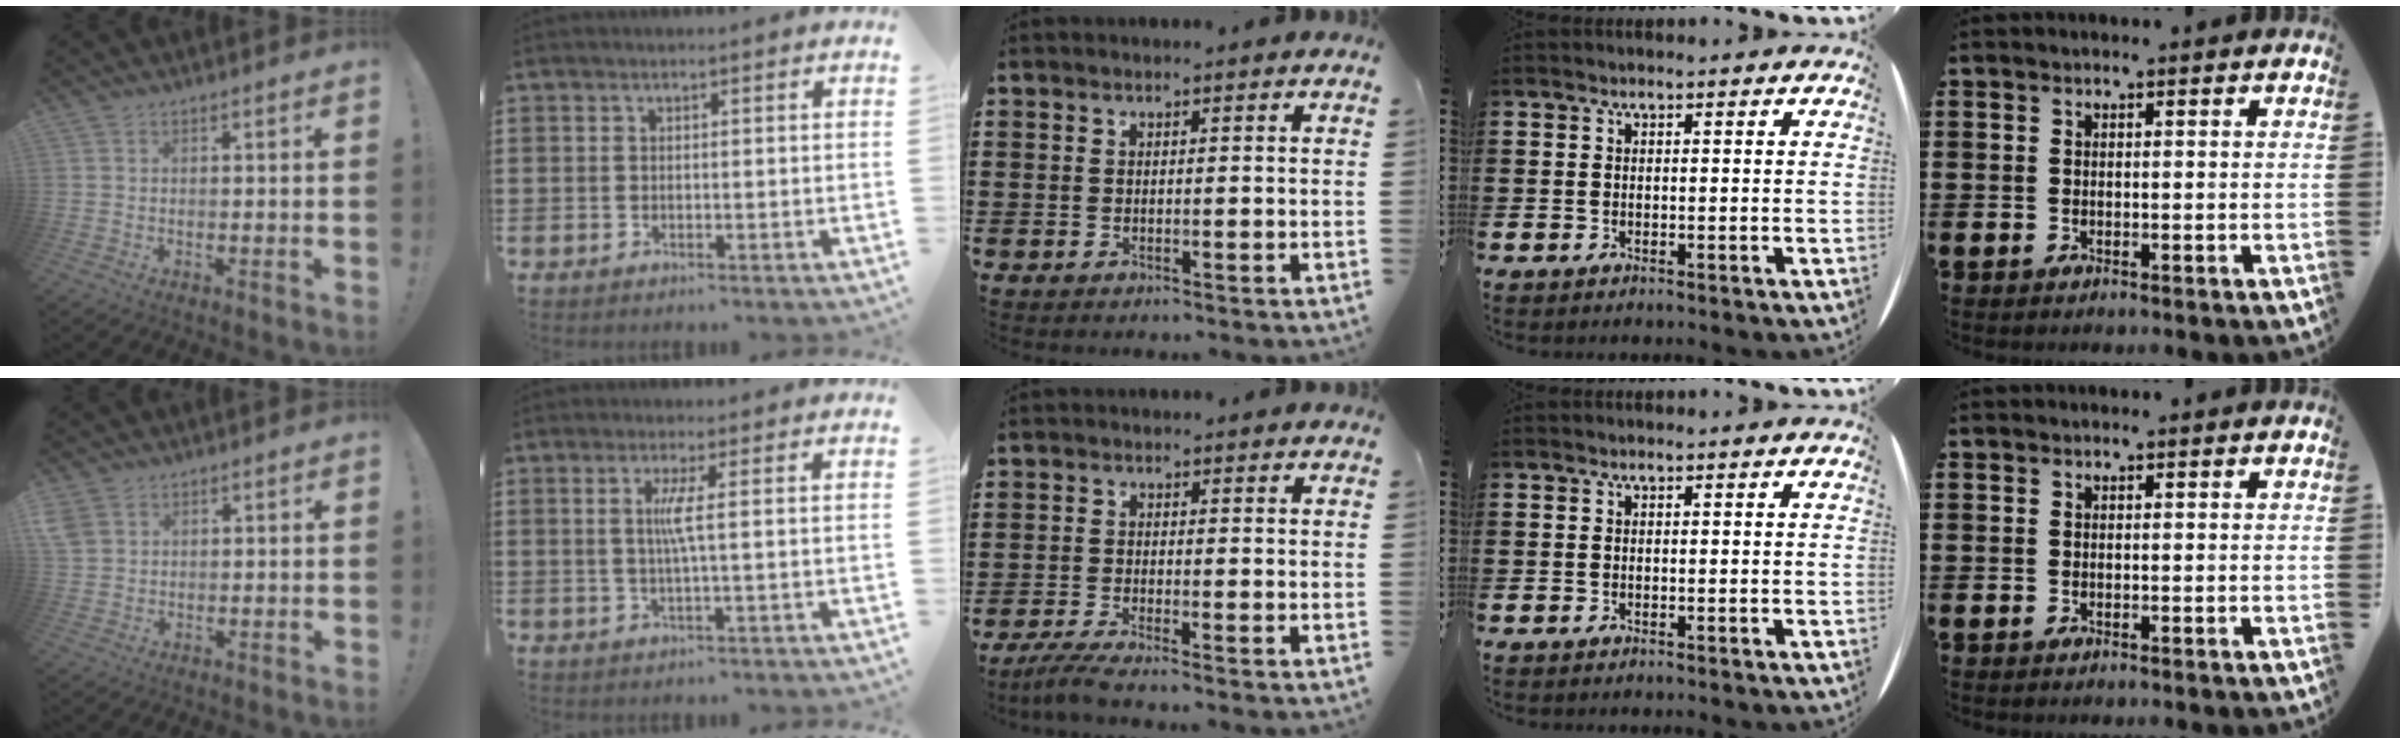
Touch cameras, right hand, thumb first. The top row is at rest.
{"thumb": {"total": 3.9, "force": [2.2, 2.7, 1.6], "torque": [-0.026, -0.005, 0.046]}, "index": {"total": 3.4, "force": [0.3, -0.6, 3.3], "torque": [-0.064, -0.008, 0.000]}, "middle": {"total": 2.8, "force": [-2.2, -0.2, 1.7], "torque": [-0.050, -0.012, -0.048]}}